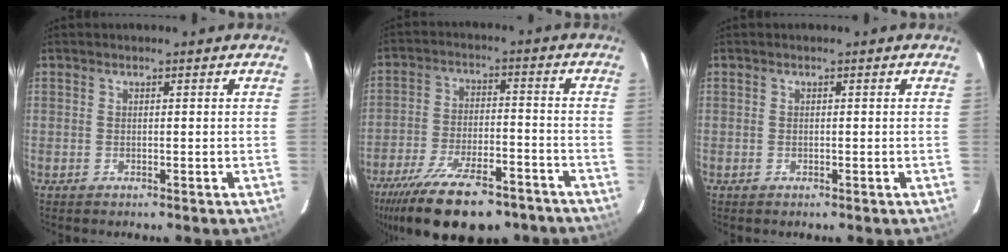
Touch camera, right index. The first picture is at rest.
{"total": 21.4, "force": [-16.2, 7.6, 11.8], "torque": [-0.236, -0.033, -0.242]}
{"total": 0.0}